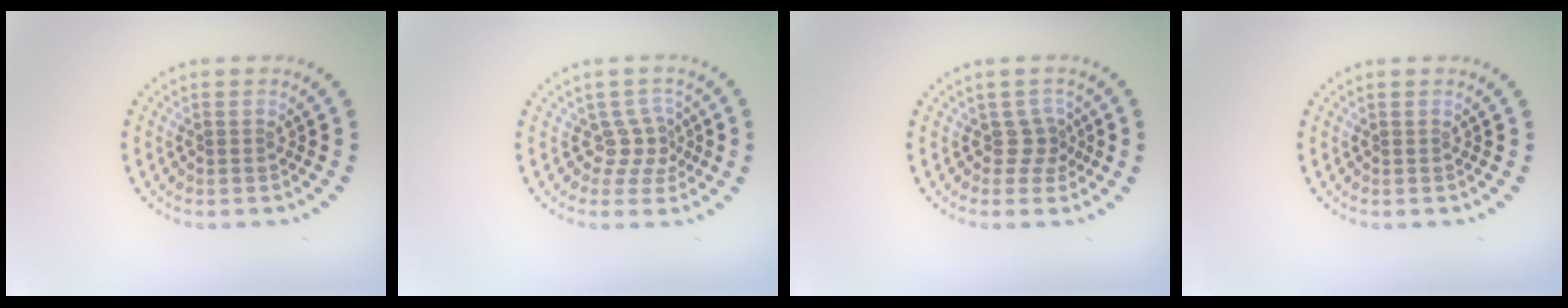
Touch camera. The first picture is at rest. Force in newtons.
{"total": 2.3, "press": 1.5, "slide": 1.7}
{"total": 1.9, "press": 1.3, "slide": 1.4}
{"total": 0.0}